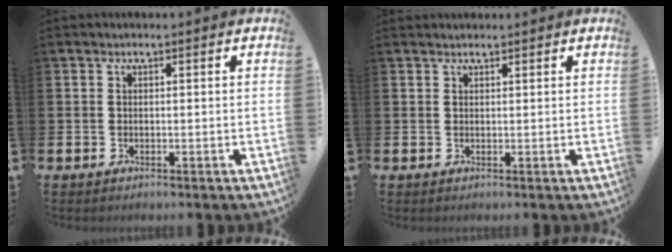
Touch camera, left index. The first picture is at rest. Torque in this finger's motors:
{"motor_torque": [0.18, -1.44, -0.09, -0.04]}